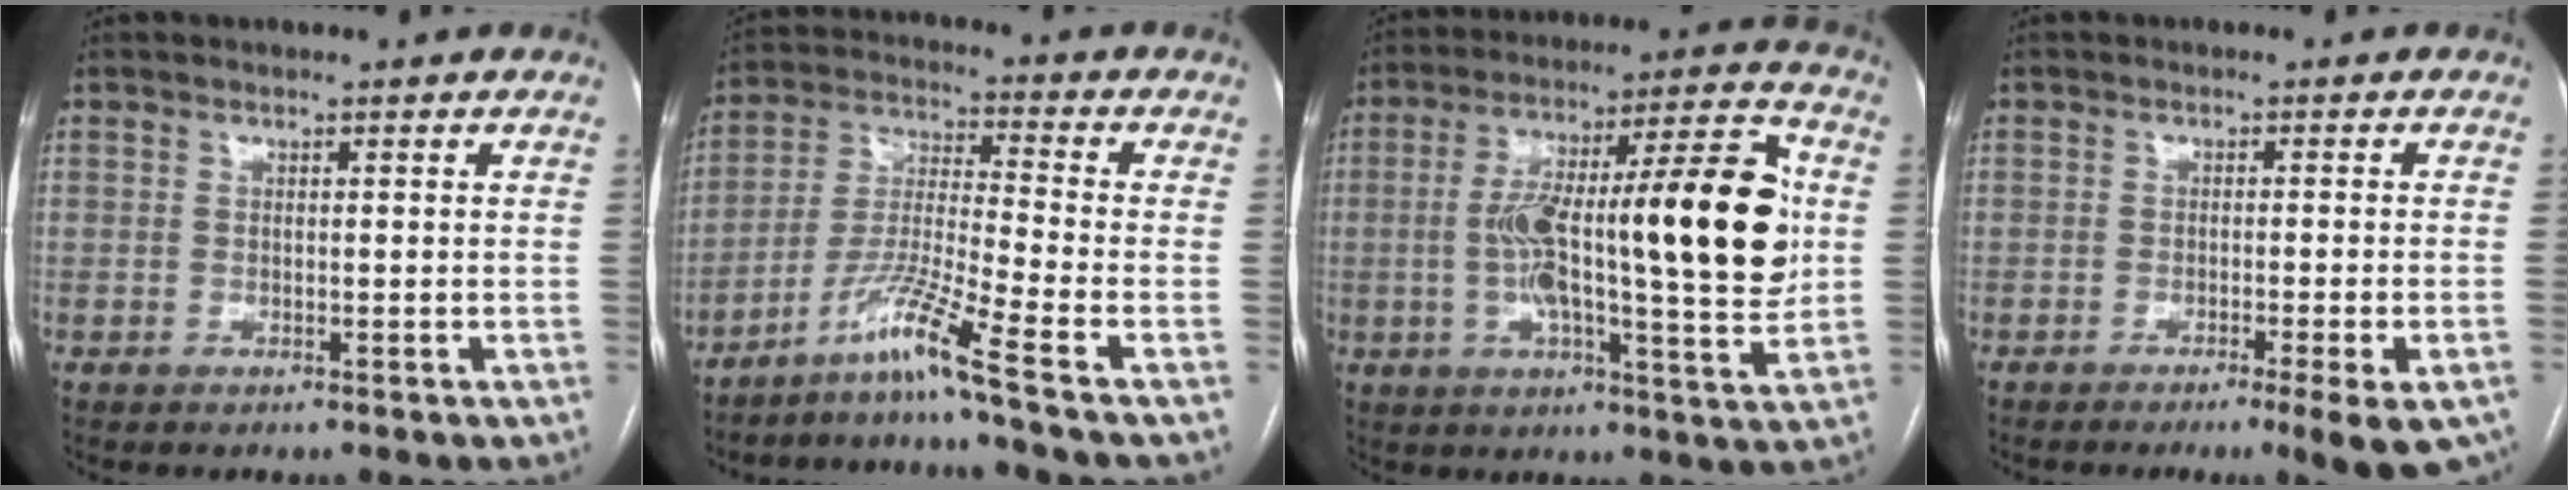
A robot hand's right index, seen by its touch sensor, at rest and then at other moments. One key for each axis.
{"total": 9.6, "fx": -6.9, "fy": -2.5, "fz": 6.3, "tx": -0.132, "ty": -0.020, "tz": -0.132}
{"total": 23.4, "fx": 1.0, "fy": 3.9, "fz": 23.0, "tx": -0.335, "ty": 0.036, "tz": 0.009}
{"total": 7.0, "fx": -4.3, "fy": 0.3, "fz": 5.5, "tx": -0.054, "ty": -0.011, "tz": -0.058}